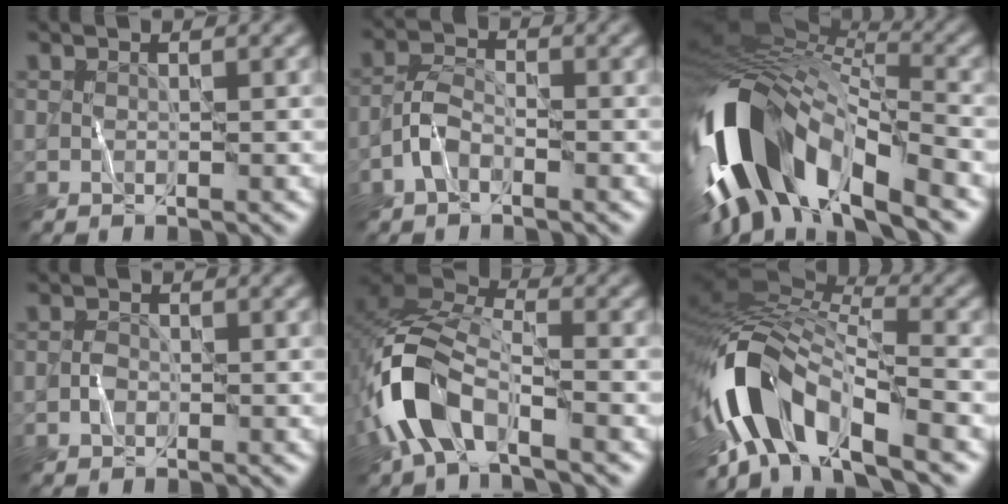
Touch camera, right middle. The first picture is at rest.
{"total": 2.8, "force": [-1.7, 1.4, 1.7], "torque": [-0.033, 0.010, -0.042]}
{"total": 14.4, "force": [-5.8, 6.8, 11.3], "torque": [-0.234, 0.011, -0.109]}
{"total": 0.9, "force": [-0.3, 0.7, 0.4], "torque": [-0.003, 0.004, -0.009]}
{"total": 8.9, "force": [-4.1, 4.6, 6.5], "torque": [-0.134, 0.004, -0.088]}
{"total": 11.5, "force": [-5.5, 4.9, 8.8], "torque": [-0.158, 0.003, -0.104]}